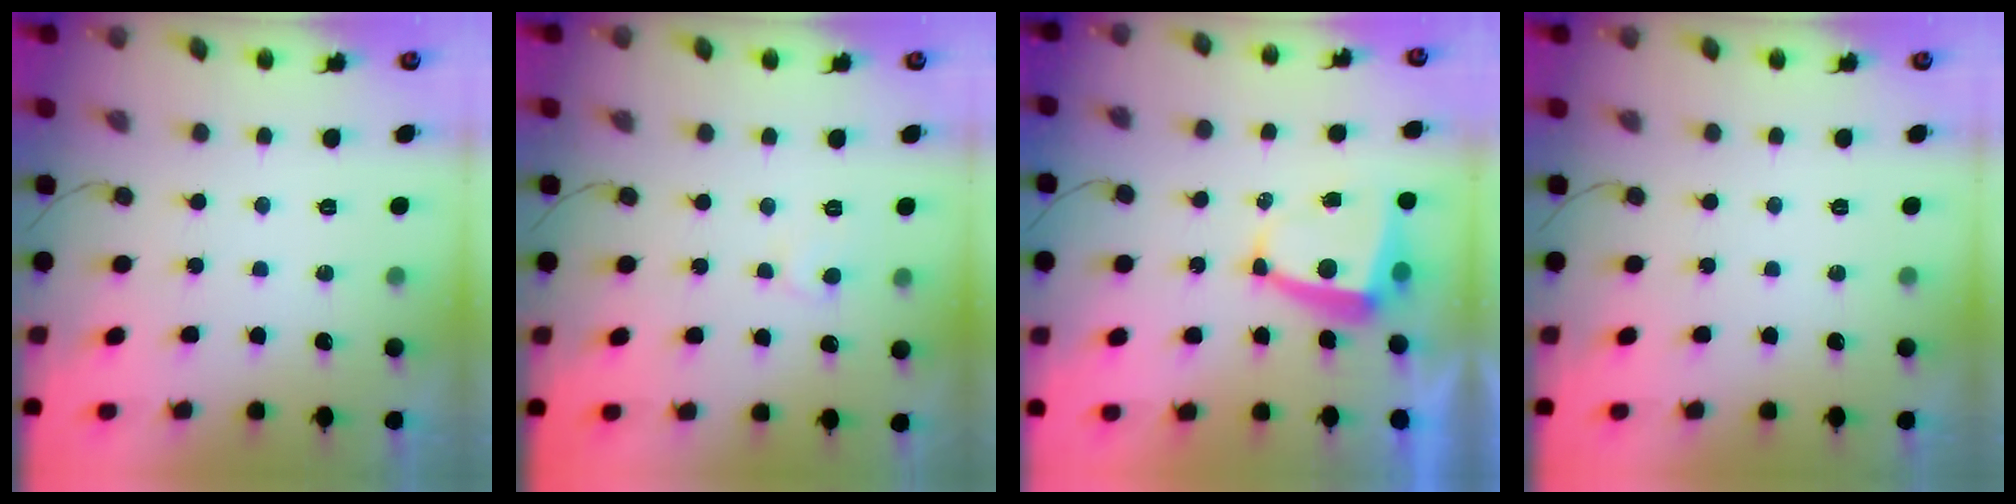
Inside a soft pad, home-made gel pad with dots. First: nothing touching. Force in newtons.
{"total": 5.5, "press": 5.5, "slide": 0.5}
{"total": 5.4, "press": 5.4, "slide": 0.6}
{"total": 0.0}